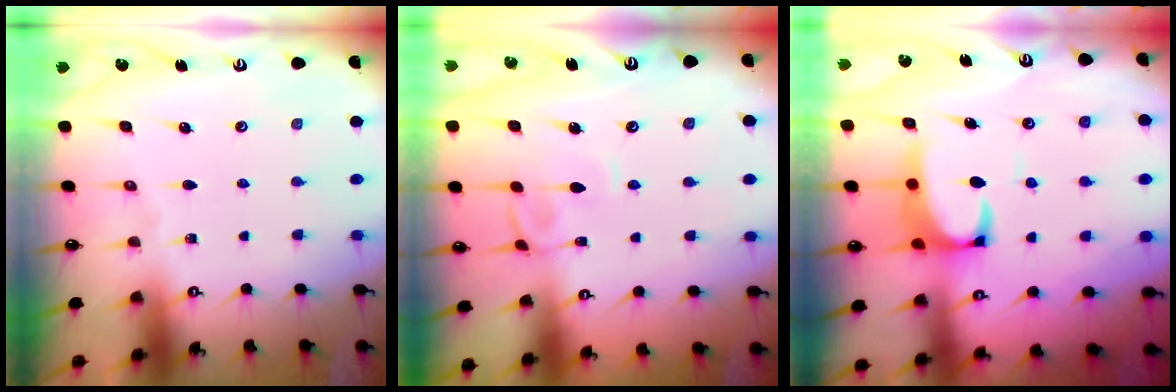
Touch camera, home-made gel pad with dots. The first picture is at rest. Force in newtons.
{"total": 2.0, "press": 2.0, "slide": 0.2}
{"total": 3.0, "press": 2.8, "slide": 1.1}